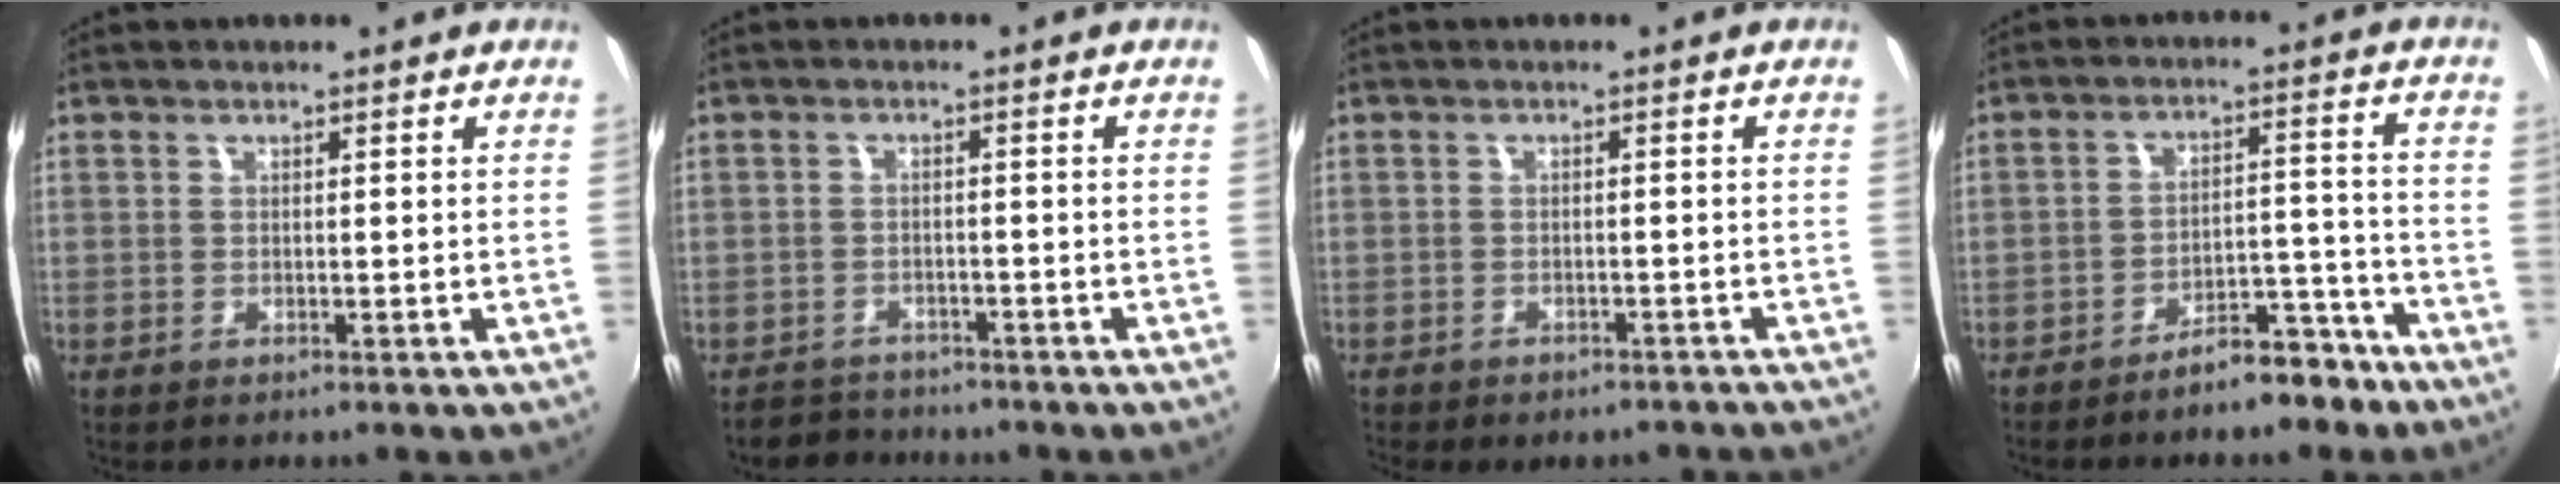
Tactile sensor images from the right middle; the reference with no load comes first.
{"total": 4.1, "force": [-3.6, 1.9, -0.2], "torque": [-0.011, 0.007, -0.065]}
{"total": 8.3, "force": [-7.2, 2.9, 2.9], "torque": [-0.069, -0.016, -0.090]}
{"total": 8.5, "force": [-7.0, 3.2, 3.8], "torque": [-0.055, 0.034, -0.088]}